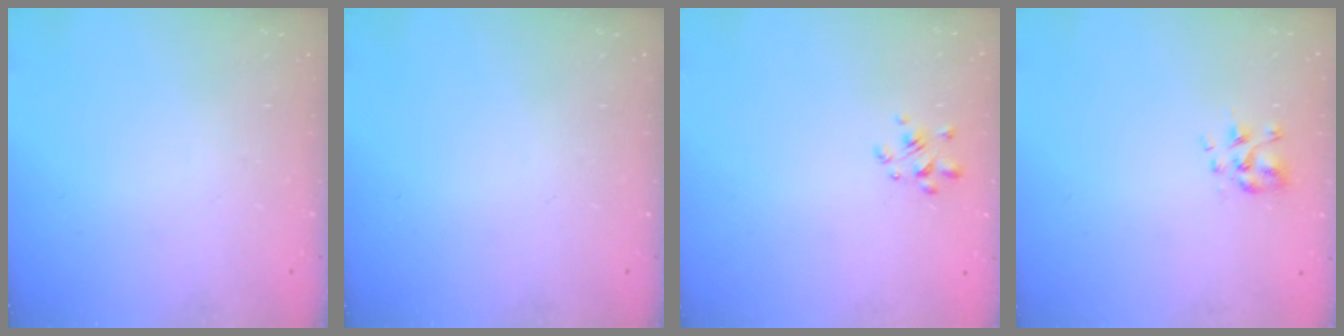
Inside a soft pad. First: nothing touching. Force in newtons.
{"total": 0.0}
{"total": 2.6, "press": 2.3, "slide": 1.2}
{"total": 2.3, "press": 2.1, "slide": 0.9}